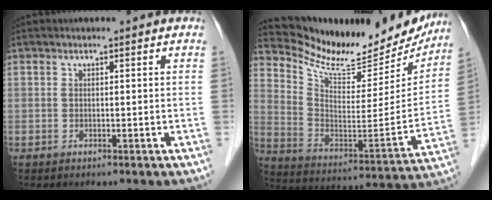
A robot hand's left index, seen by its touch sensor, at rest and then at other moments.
{"total": 22.5, "force": [20.6, 5.3, 7.4], "torque": [-0.125, -0.049, 0.301]}